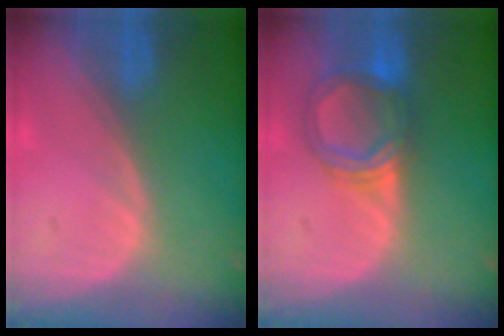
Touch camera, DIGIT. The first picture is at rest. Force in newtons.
{"total": 5.8, "press": 5.7, "slide": 0.6}